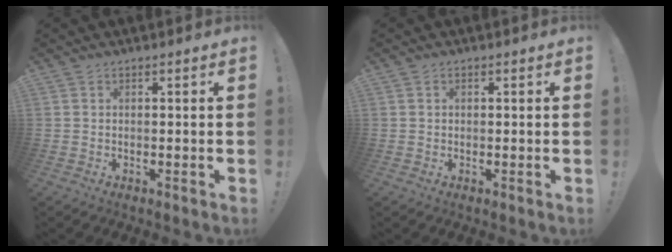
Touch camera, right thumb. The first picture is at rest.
{"total": 0.6, "force": [0.1, 0.6, 0.1], "torque": [-0.008, 0.005, 0.003]}